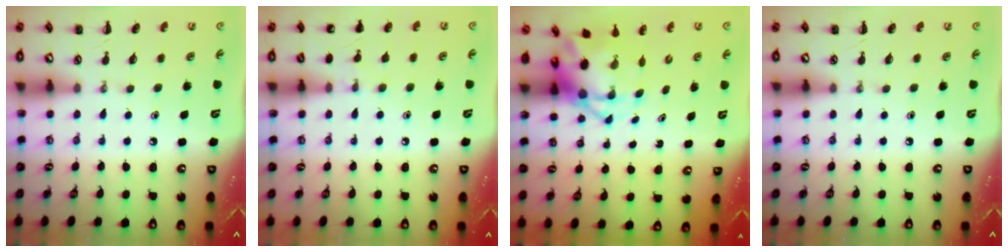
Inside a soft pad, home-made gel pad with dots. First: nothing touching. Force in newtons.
{"total": 6.7, "press": 6.4, "slide": 1.9}
{"total": 4.7, "press": 4.5, "slide": 1.4}
{"total": 0.0}